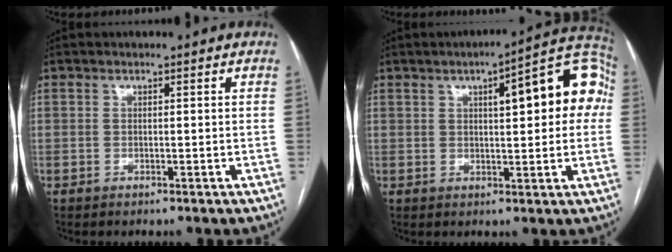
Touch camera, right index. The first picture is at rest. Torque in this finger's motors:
{"motor_torque": [1.03, 0.51, 0.29, 0.08]}